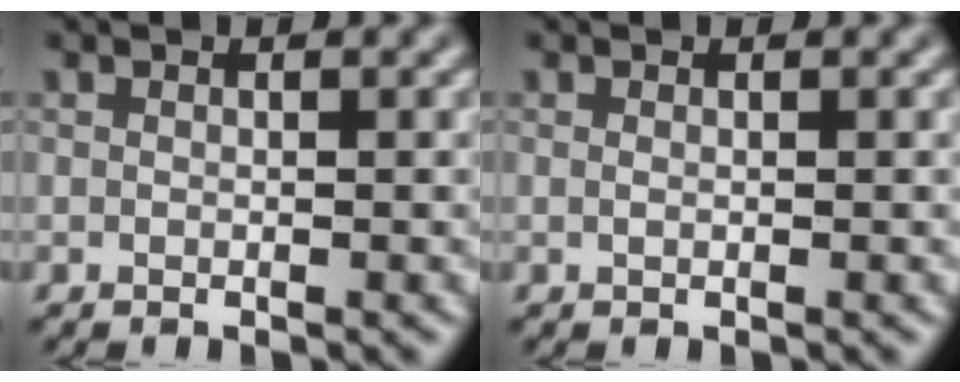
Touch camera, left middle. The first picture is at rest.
{"total": 0.0}